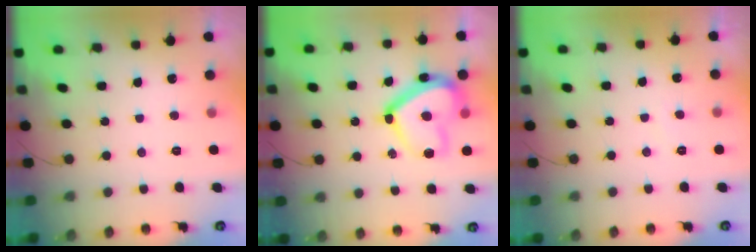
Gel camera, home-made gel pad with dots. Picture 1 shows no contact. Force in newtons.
{"total": 17.8, "press": 17.7, "slide": 1.9}
{"total": 0.0}